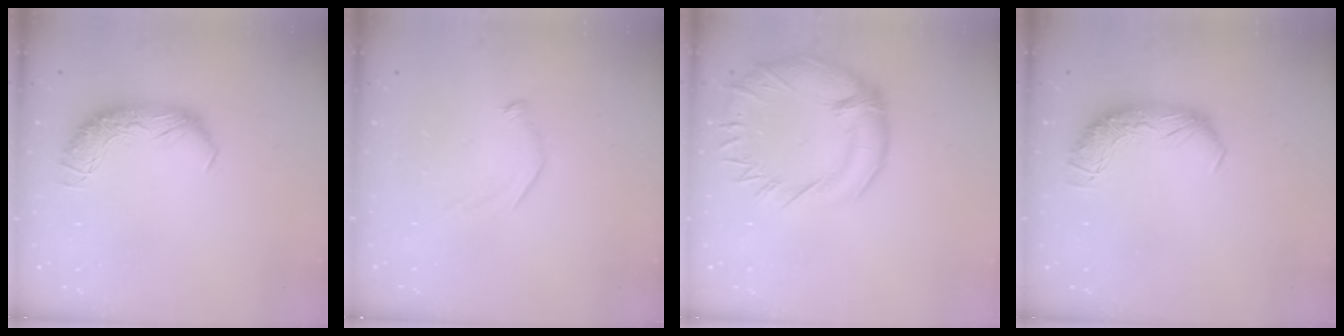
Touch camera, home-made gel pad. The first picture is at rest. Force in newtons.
{"total": 7.2, "press": 7.2, "slide": 0.7}
{"total": 4.9, "press": 4.4, "slide": 2.2}
{"total": 0.0}